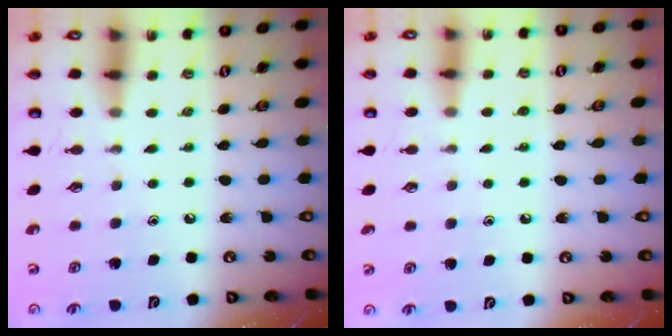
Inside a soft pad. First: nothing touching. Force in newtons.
{"total": 4.3, "press": 4.3, "slide": 0.5}